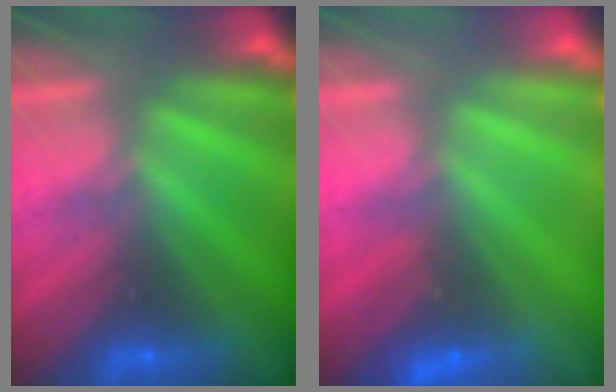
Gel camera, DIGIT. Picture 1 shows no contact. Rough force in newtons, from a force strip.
{"total": 2.4}